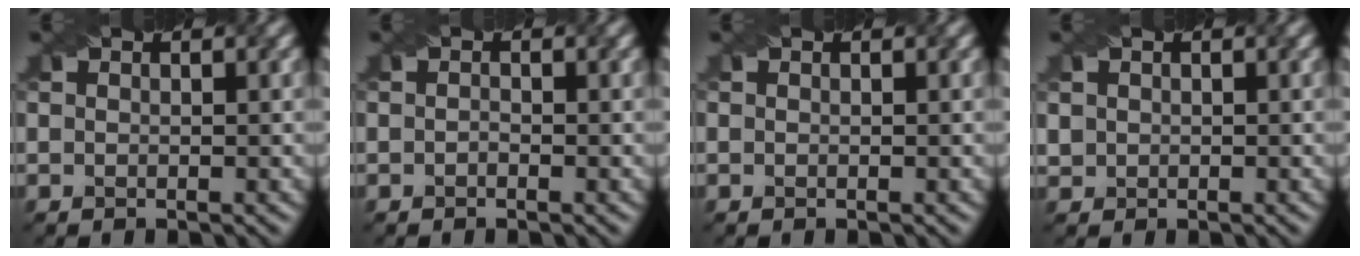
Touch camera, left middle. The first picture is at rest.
{"total": 0.6, "force": [-0.6, -0.1, 0.1], "torque": [-0.004, -0.001, -0.011]}
{"total": 0.0}
{"total": 1.3, "force": [0.4, 1.2, 0.3], "torque": [-0.014, 0.009, 0.023]}